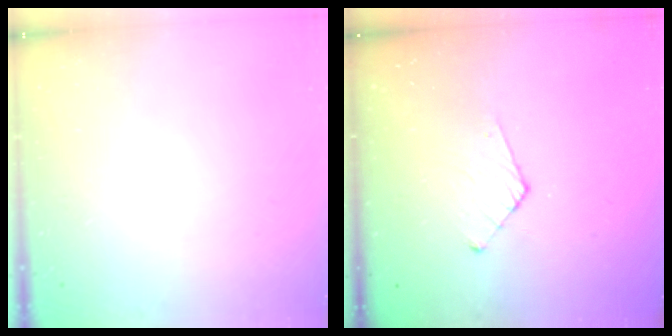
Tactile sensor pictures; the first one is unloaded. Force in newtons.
{"total": 5.8, "press": 5.8, "slide": 0.5}